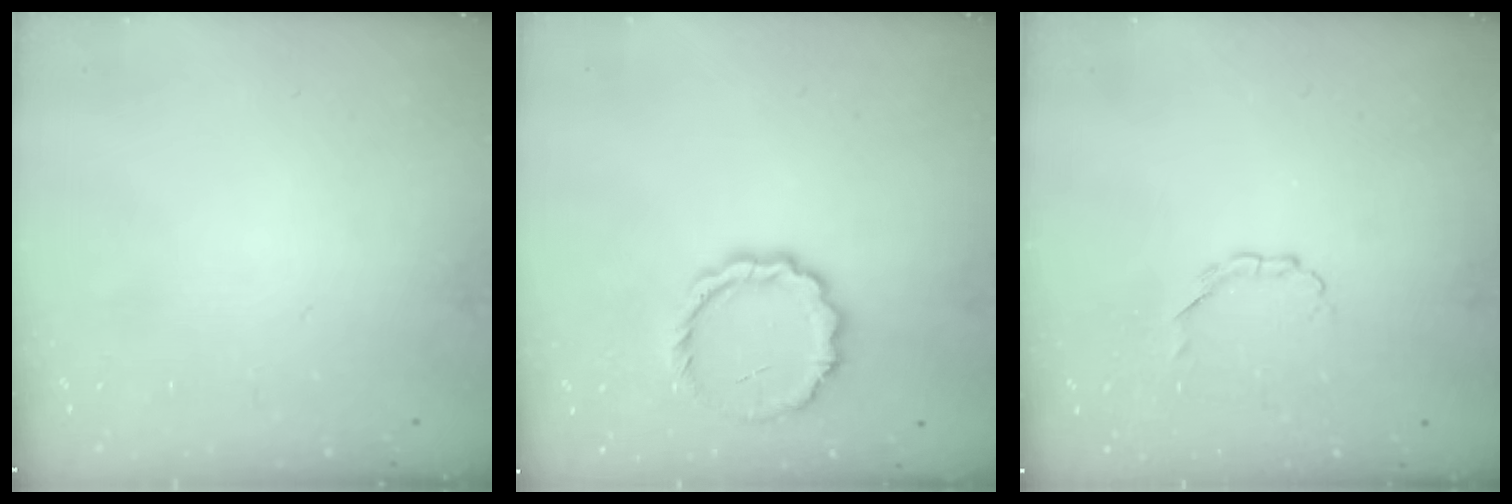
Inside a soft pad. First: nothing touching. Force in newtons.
{"total": 9.6, "press": 9.3, "slide": 2.1}
{"total": 2.9, "press": 2.7, "slide": 1.1}